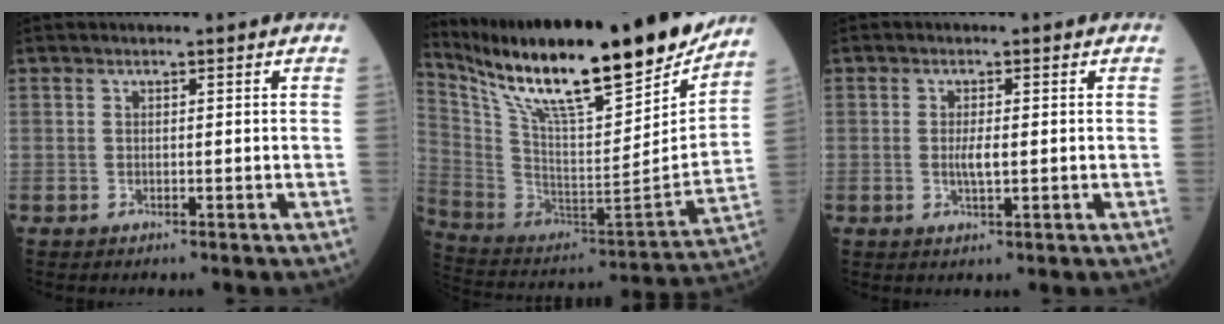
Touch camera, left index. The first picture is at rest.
{"total": 28.8, "force": [22.8, 3.5, 17.1], "torque": [-0.311, -0.035, 0.367]}
{"total": 2.3, "force": [-0.1, 0.5, 2.3], "torque": [-0.048, -0.001, -0.001]}